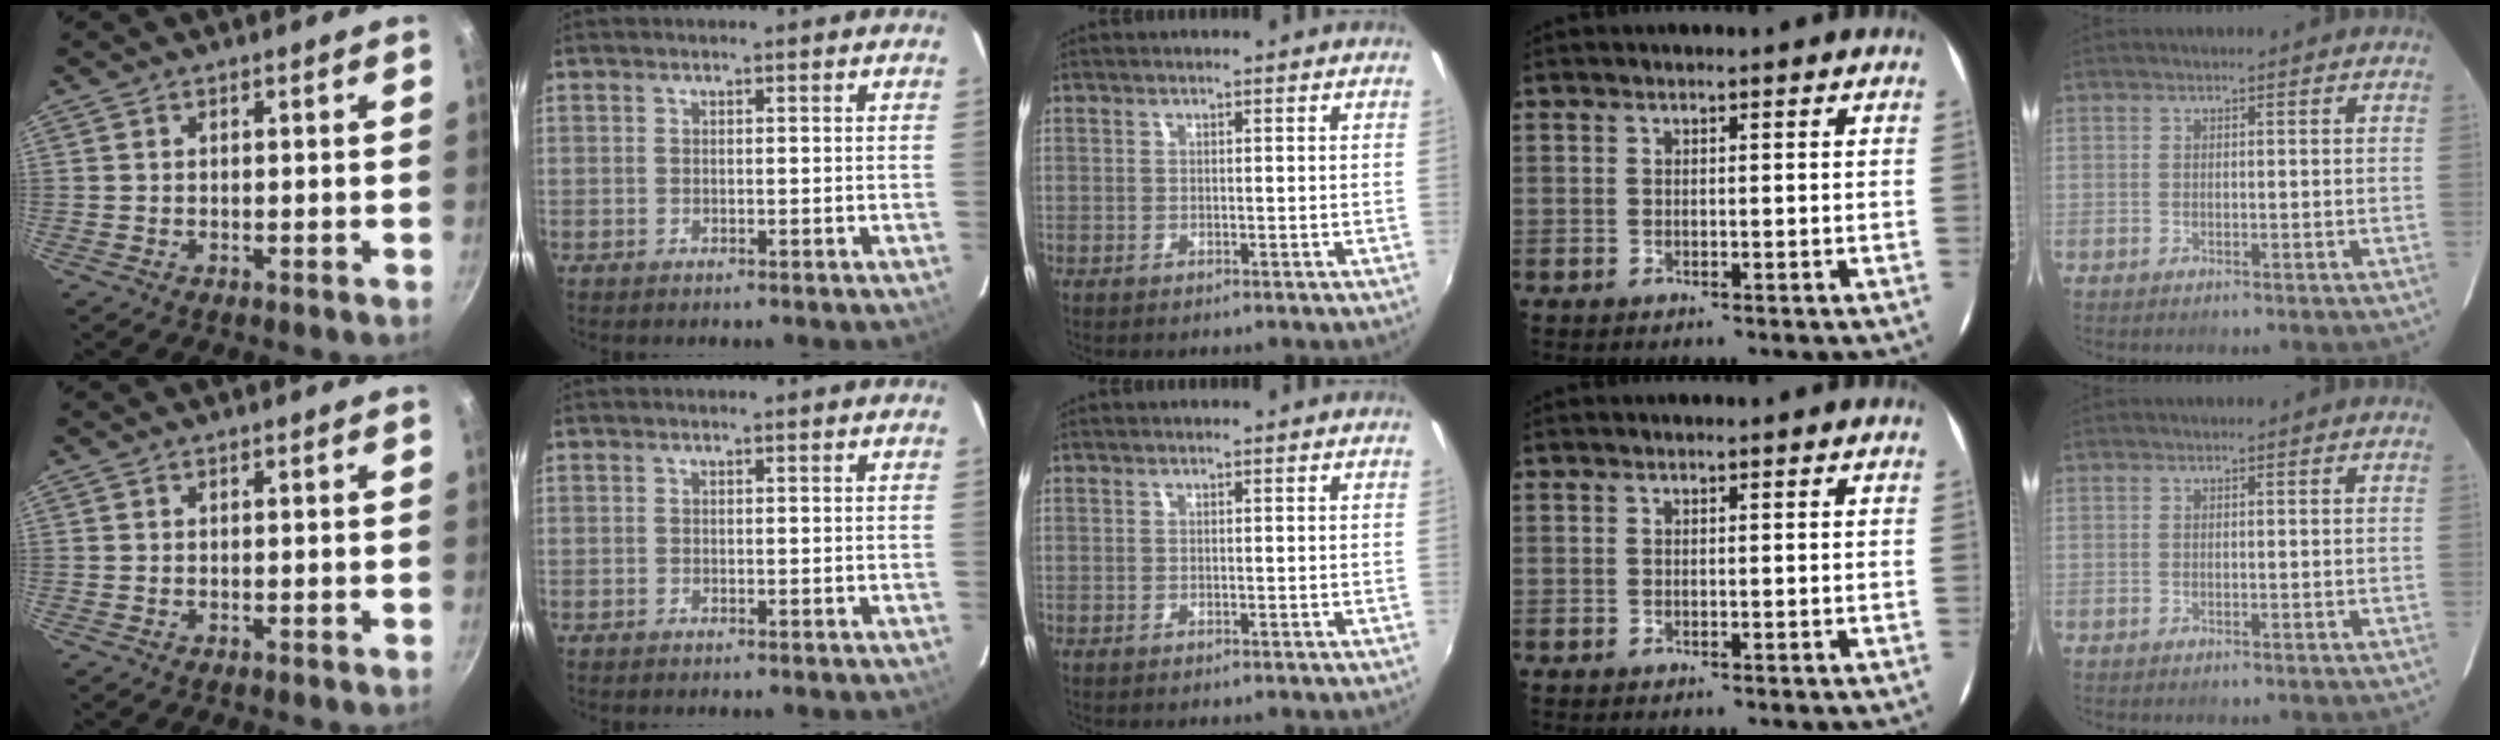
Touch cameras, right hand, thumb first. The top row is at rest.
{}